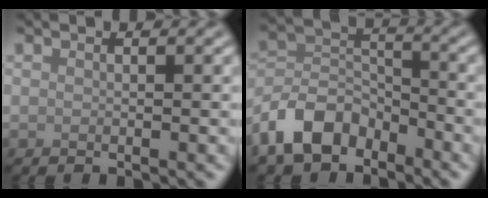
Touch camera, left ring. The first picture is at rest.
{"total": 6.7, "force": [-4.6, 3.8, 3.0], "torque": [-0.053, 0.002, -0.101]}